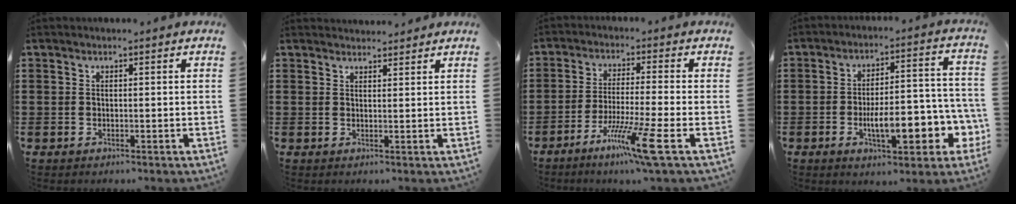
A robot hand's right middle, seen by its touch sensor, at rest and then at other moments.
{"total": 1.8, "force": [1.8, 0.3, 0.0], "torque": [-0.003, 0.004, 0.035]}
{"total": 9.4, "force": [-5.3, -0.6, 7.8], "torque": [-0.142, -0.017, -0.098]}
{"total": 9.7, "force": [-3.6, 3.6, 8.3], "torque": [-0.110, -0.004, -0.059]}